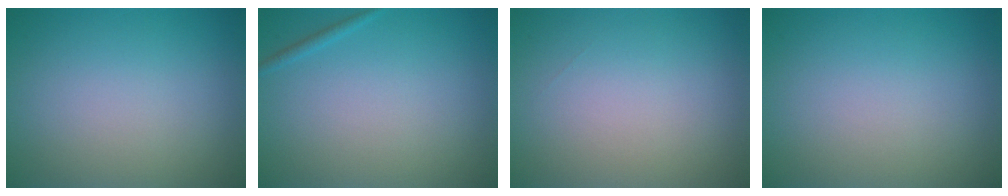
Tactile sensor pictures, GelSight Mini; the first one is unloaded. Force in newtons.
{"total": 0.6, "press": 0.6, "slide": 0.1}
{"total": 0.0}
{"total": 0.0}